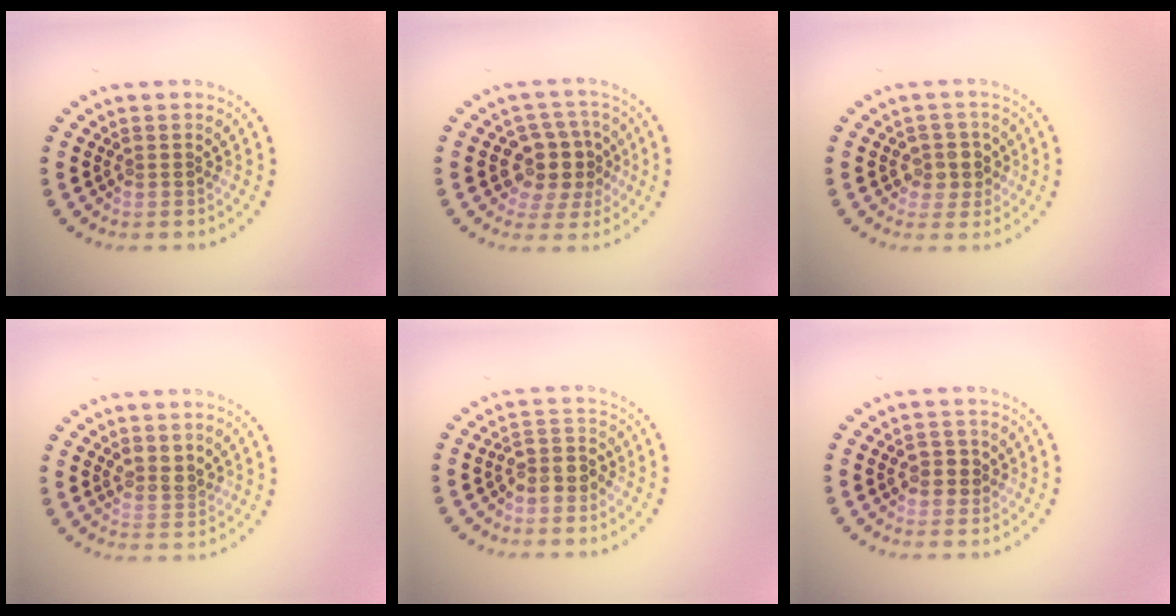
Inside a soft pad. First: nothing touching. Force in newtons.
{"total": 4.7, "press": 4.2, "slide": 1.9}
{"total": 2.2, "press": 2.1, "slide": 0.7}
{"total": 1.8, "press": 1.5, "slide": 0.9}
{"total": 2.4, "press": 2.1, "slide": 1.2}
{"total": 1.5, "press": 1.5, "slide": 0.2}